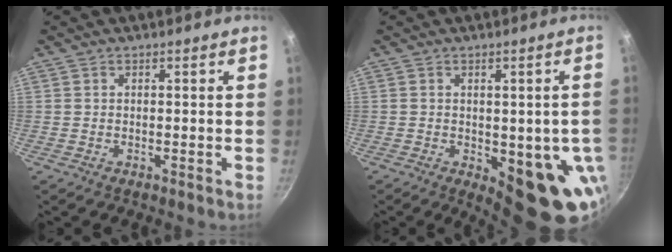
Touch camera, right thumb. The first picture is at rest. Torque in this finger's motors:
{"motor_torque": [2.87, 2.13, 2.01, -0.76, 0.48]}